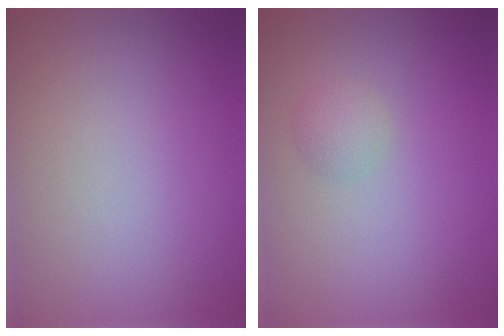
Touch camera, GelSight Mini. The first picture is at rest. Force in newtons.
{"total": 1.3, "press": 1.3, "slide": 0.0}